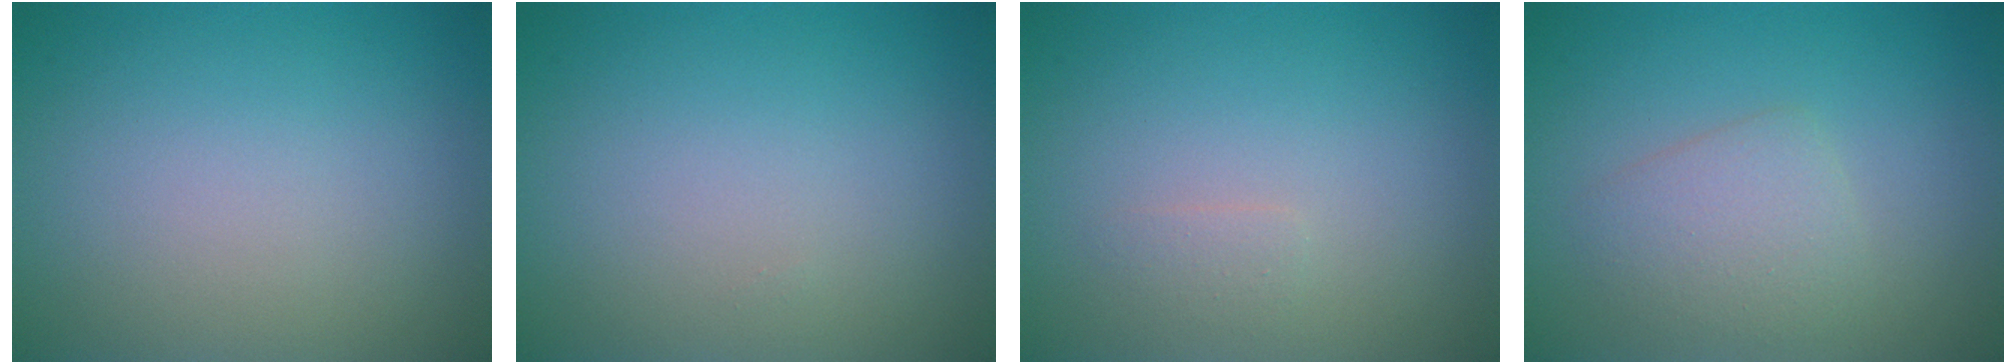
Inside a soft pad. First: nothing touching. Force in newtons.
{"total": 0.0}
{"total": 0.7, "press": 0.7, "slide": 0.1}
{"total": 2.6, "press": 2.6, "slide": 0.1}